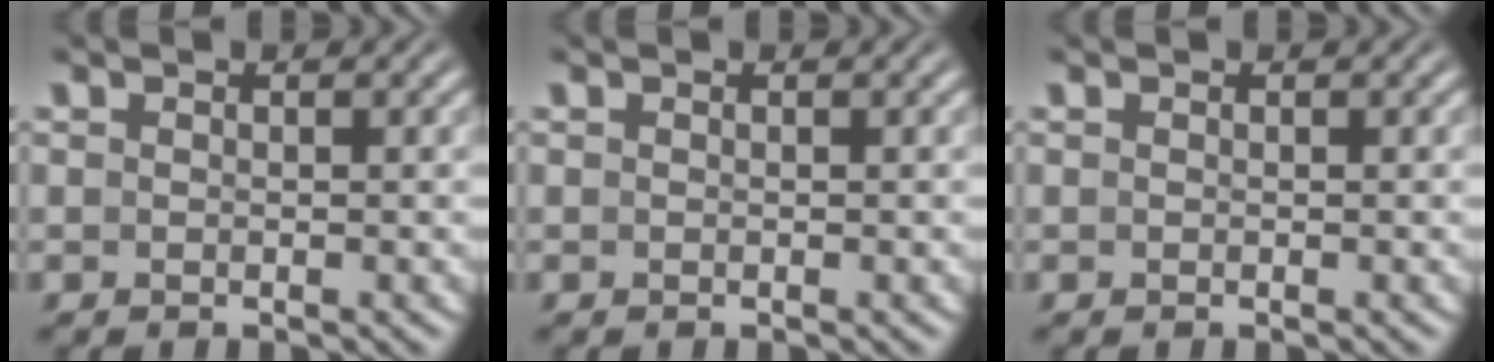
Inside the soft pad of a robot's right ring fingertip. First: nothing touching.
{"total": 0.0}
{"total": 0.0}